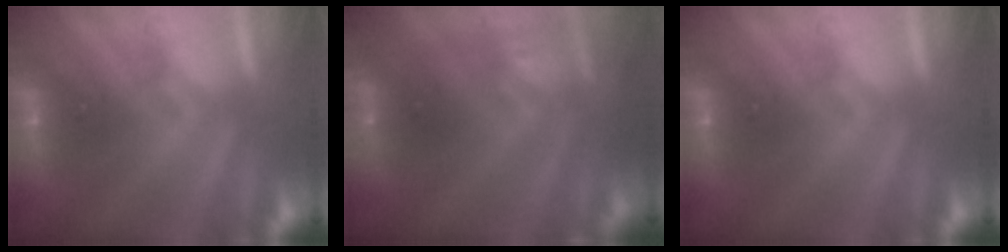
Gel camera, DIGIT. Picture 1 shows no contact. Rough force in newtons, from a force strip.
{"total": 2.8}
{"total": 0.0}